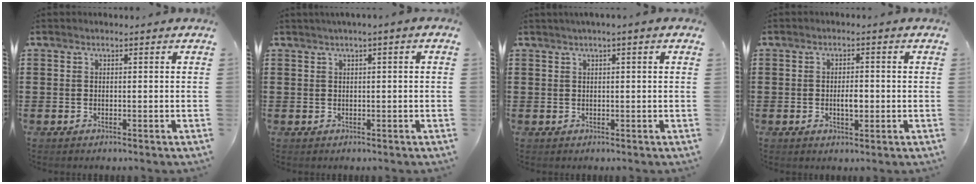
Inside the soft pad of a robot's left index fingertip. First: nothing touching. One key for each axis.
{"total": 0.9, "fx": -0.1, "fy": 0.3, "fz": 0.9, "tx": -0.016, "ty": -0.002, "tz": -0.003}
{"total": 0.8, "fx": 0.3, "fy": 0.1, "fz": 0.8, "tx": -0.015, "ty": 0.000, "tz": 0.005}
{"total": 2.8, "fx": -0.4, "fy": 1.2, "fz": 2.5, "tx": -0.040, "ty": 0.000, "tz": -0.009}